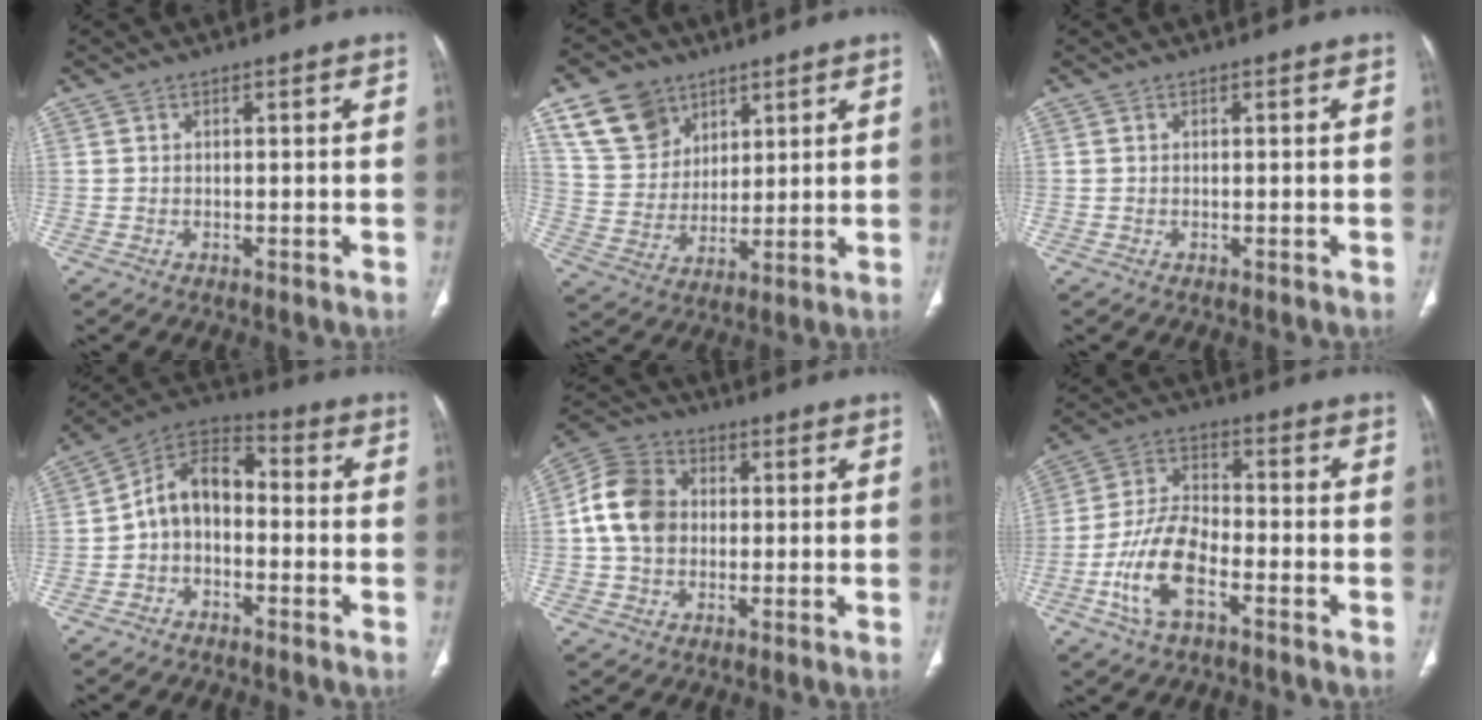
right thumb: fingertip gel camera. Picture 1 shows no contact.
{"total": 12.1, "force": [7.3, 8.9, 3.8], "torque": [-0.044, -0.027, 0.151]}
{"total": 0.0}
{"total": 10.0, "force": [-1.6, 6.9, 7.1], "torque": [-0.102, 0.045, -0.047]}
{"total": 10.9, "force": [0.4, 8.9, 6.3], "torque": [-0.101, 0.025, 0.000]}
{"total": 11.7, "force": [-5.0, 5.5, 9.0], "torque": [-0.185, 0.028, -0.096]}